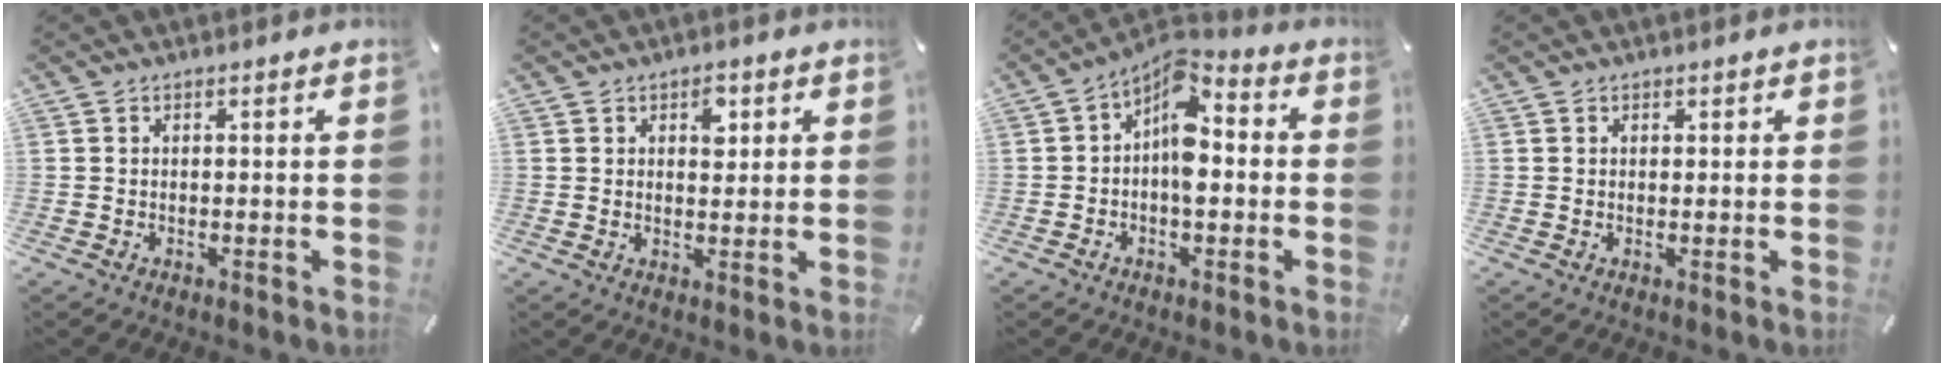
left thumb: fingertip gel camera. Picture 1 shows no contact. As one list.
[{"total": 4.2, "force": [1.8, 2.7, 2.7], "torque": [-0.019, -0.010, 0.023]}, {"total": 9.3, "force": [0.1, 5.3, 7.6], "torque": [-0.118, -0.011, 0.002]}, {"total": 0.7, "force": [0.3, 0.6, 0.1], "torque": [0.006, -0.001, 0.004]}]